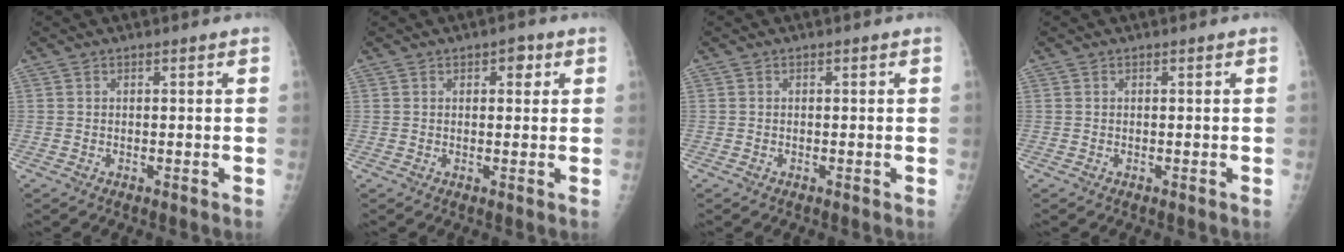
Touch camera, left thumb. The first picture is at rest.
{"total": 2.7, "force": [1.2, 1.6, 1.8], "torque": [-0.007, -0.001, 0.013]}
{"total": 0.0}
{"total": 0.0}